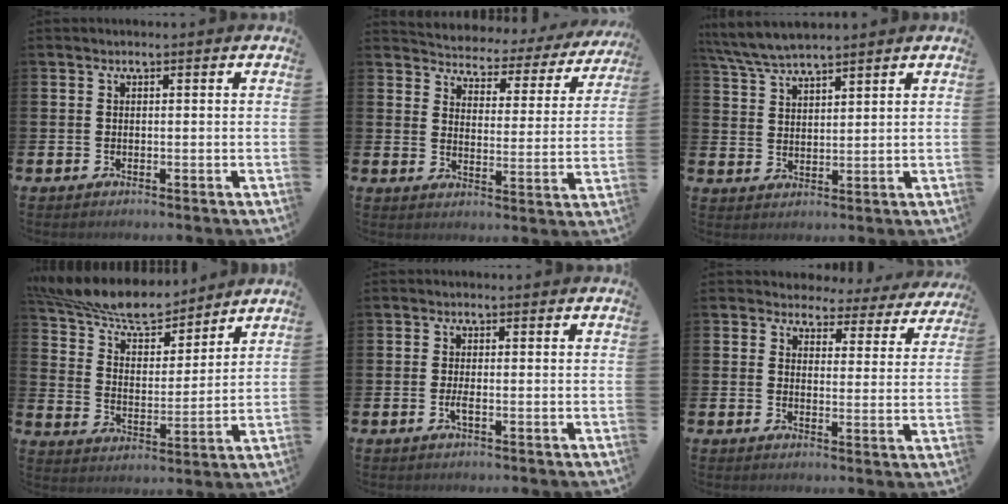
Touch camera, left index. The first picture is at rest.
{"total": 3.2, "force": [2.9, 1.2, 0.3], "torque": [-0.027, -0.033, 0.040]}
{"total": 5.5, "force": [5.3, 0.5, 1.5], "torque": [-0.049, -0.017, 0.097]}
{"total": 10.1, "force": [9.4, 2.1, 3.0], "torque": [-0.087, -0.063, 0.164]}
{"total": 1.1, "force": [-0.3, 0.2, 1.1], "torque": [-0.027, 0.001, -0.004]}
{"total": 3.2, "force": [2.8, 1.6, 0.1], "torque": [-0.007, -0.030, 0.042]}